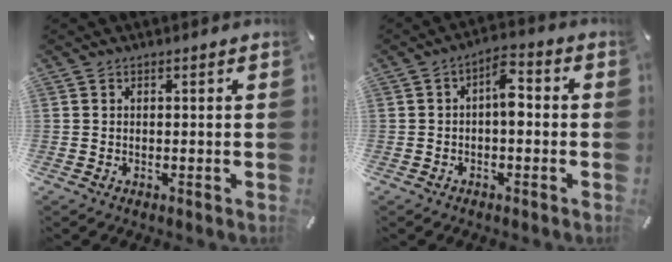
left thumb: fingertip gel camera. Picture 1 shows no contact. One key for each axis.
{"total": 5.8, "fx": -0.3, "fy": 3.0, "fz": 4.9, "tx": -0.075, "ty": 0.010, "tz": -0.010}